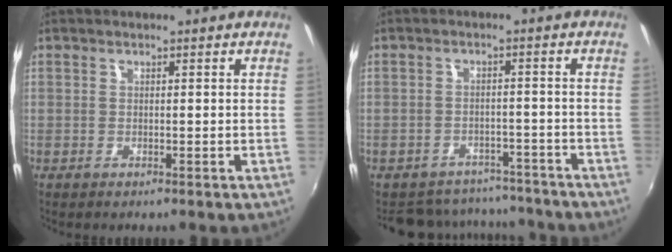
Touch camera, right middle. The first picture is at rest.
{"total": 12.3, "force": [-10.8, 5.3, 2.7], "torque": [-0.071, 0.017, -0.137]}